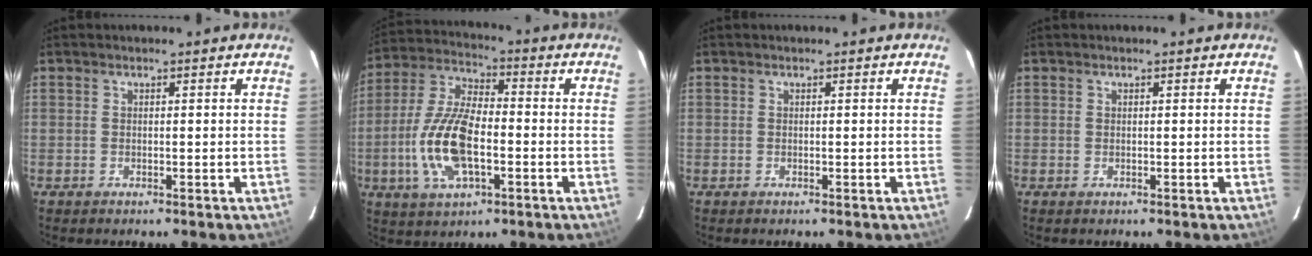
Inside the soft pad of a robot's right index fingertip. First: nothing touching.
{"total": 14.4, "force": [-3.5, 6.2, 12.5], "torque": [-0.266, 0.002, -0.067]}
{"total": 0.0}
{"total": 0.0}